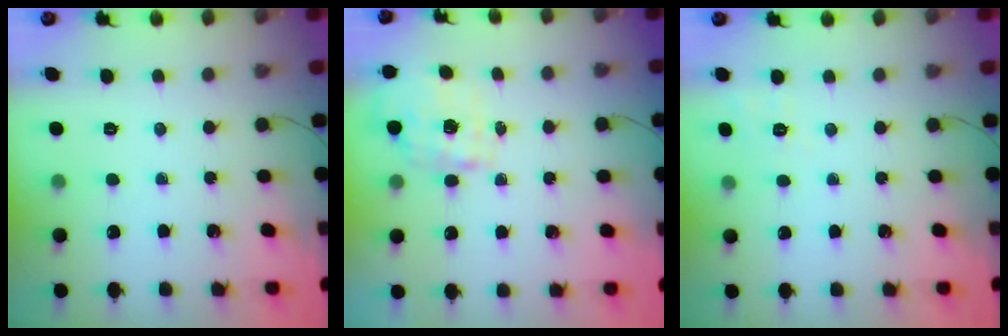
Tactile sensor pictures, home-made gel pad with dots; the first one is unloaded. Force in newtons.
{"total": 1.7, "press": 1.6, "slide": 0.6}
{"total": 3.1, "press": 2.4, "slide": 1.9}